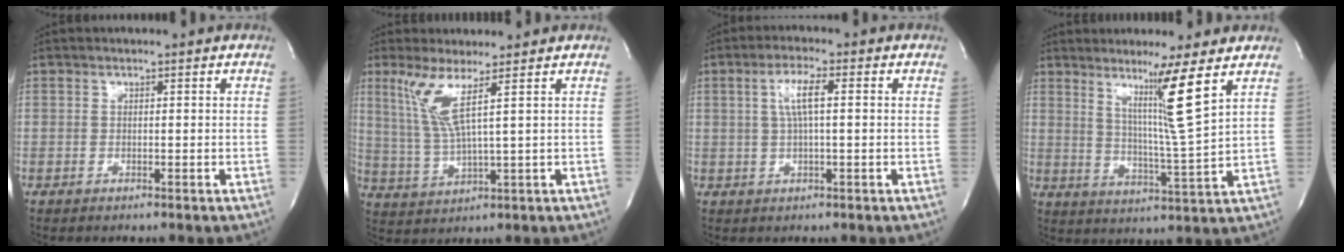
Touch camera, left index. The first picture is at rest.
{"total": 6.2, "force": [2.9, -0.5, 5.5], "torque": [-0.123, -0.008, 0.066]}
{"total": 4.8, "force": [0.8, 0.7, 4.6], "torque": [-0.091, 0.007, 0.015]}
{"total": 8.7, "force": [4.6, -2.6, 6.9], "torque": [-0.120, -0.031, 0.082]}